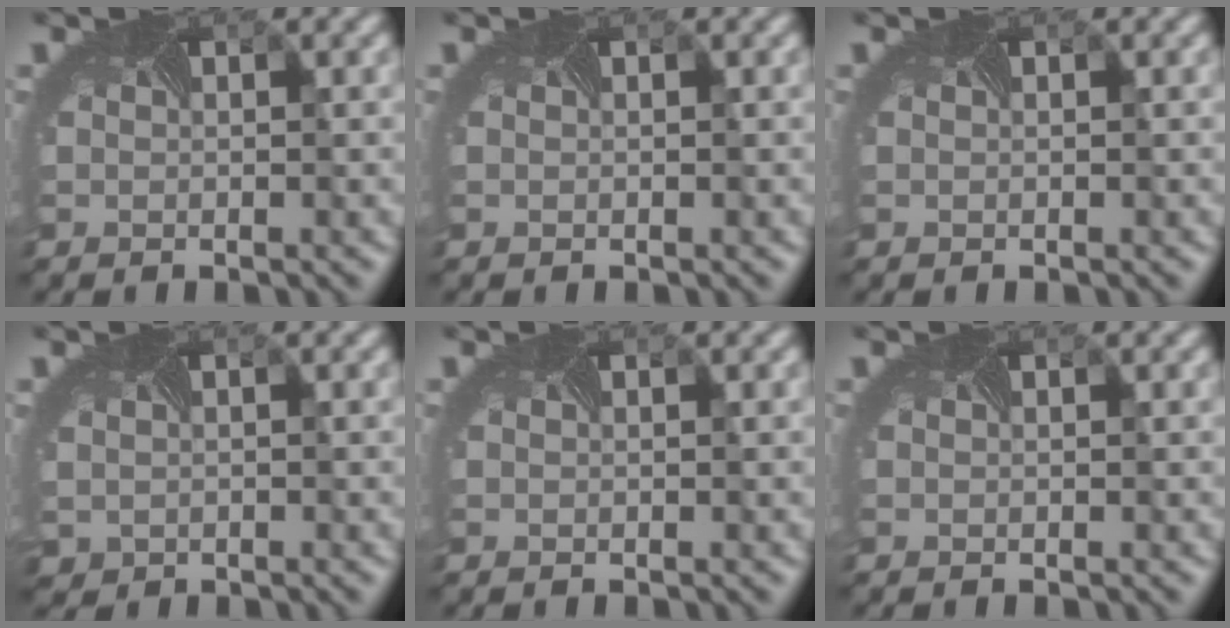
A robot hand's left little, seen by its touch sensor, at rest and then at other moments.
{"total": 0.0}
{"total": 0.0}
{"total": 0.9, "force": [0.0, 0.9, 0.0], "torque": [-0.001, -0.006, 0.004]}
{"total": 0.0}
{"total": 0.0}